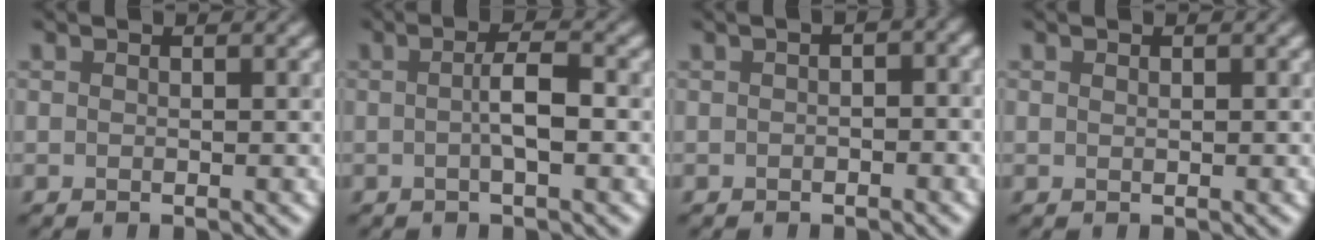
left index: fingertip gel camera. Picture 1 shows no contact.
{"total": 2.7, "force": [-0.1, 0.5, 2.7], "torque": [-0.047, 0.003, -0.005]}
{"total": 2.7, "force": [0.0, 1.4, 2.3], "torque": [-0.023, 0.006, -0.005]}
{"total": 0.0}